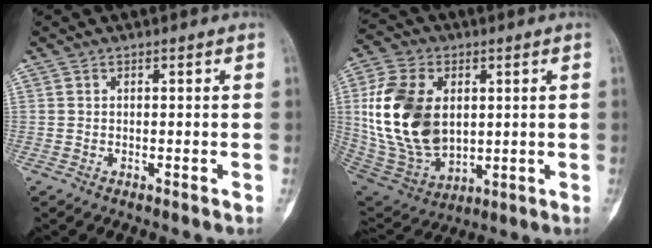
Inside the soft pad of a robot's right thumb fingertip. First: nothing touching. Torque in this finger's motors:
{"motor_torque": [0.54, 2.61, 1.21, 1.05, 0.20]}